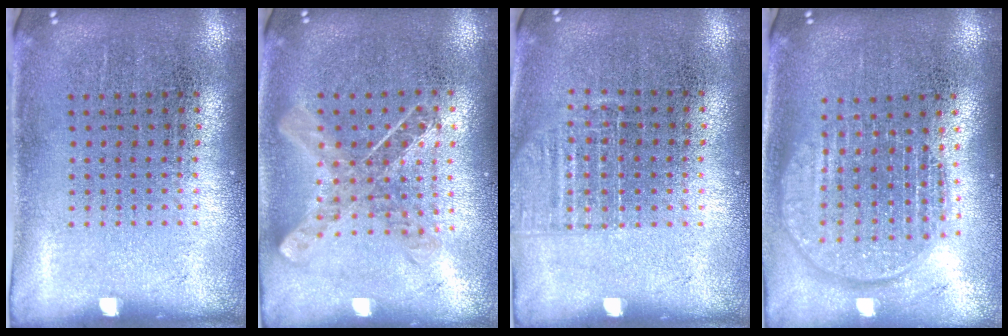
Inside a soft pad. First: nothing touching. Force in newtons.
{"total": 0.7, "press": 0.7, "slide": 0.1}
{"total": 1.1, "press": 0.9, "slide": 0.5}
{"total": 1.9, "press": 1.6, "slide": 1.0}